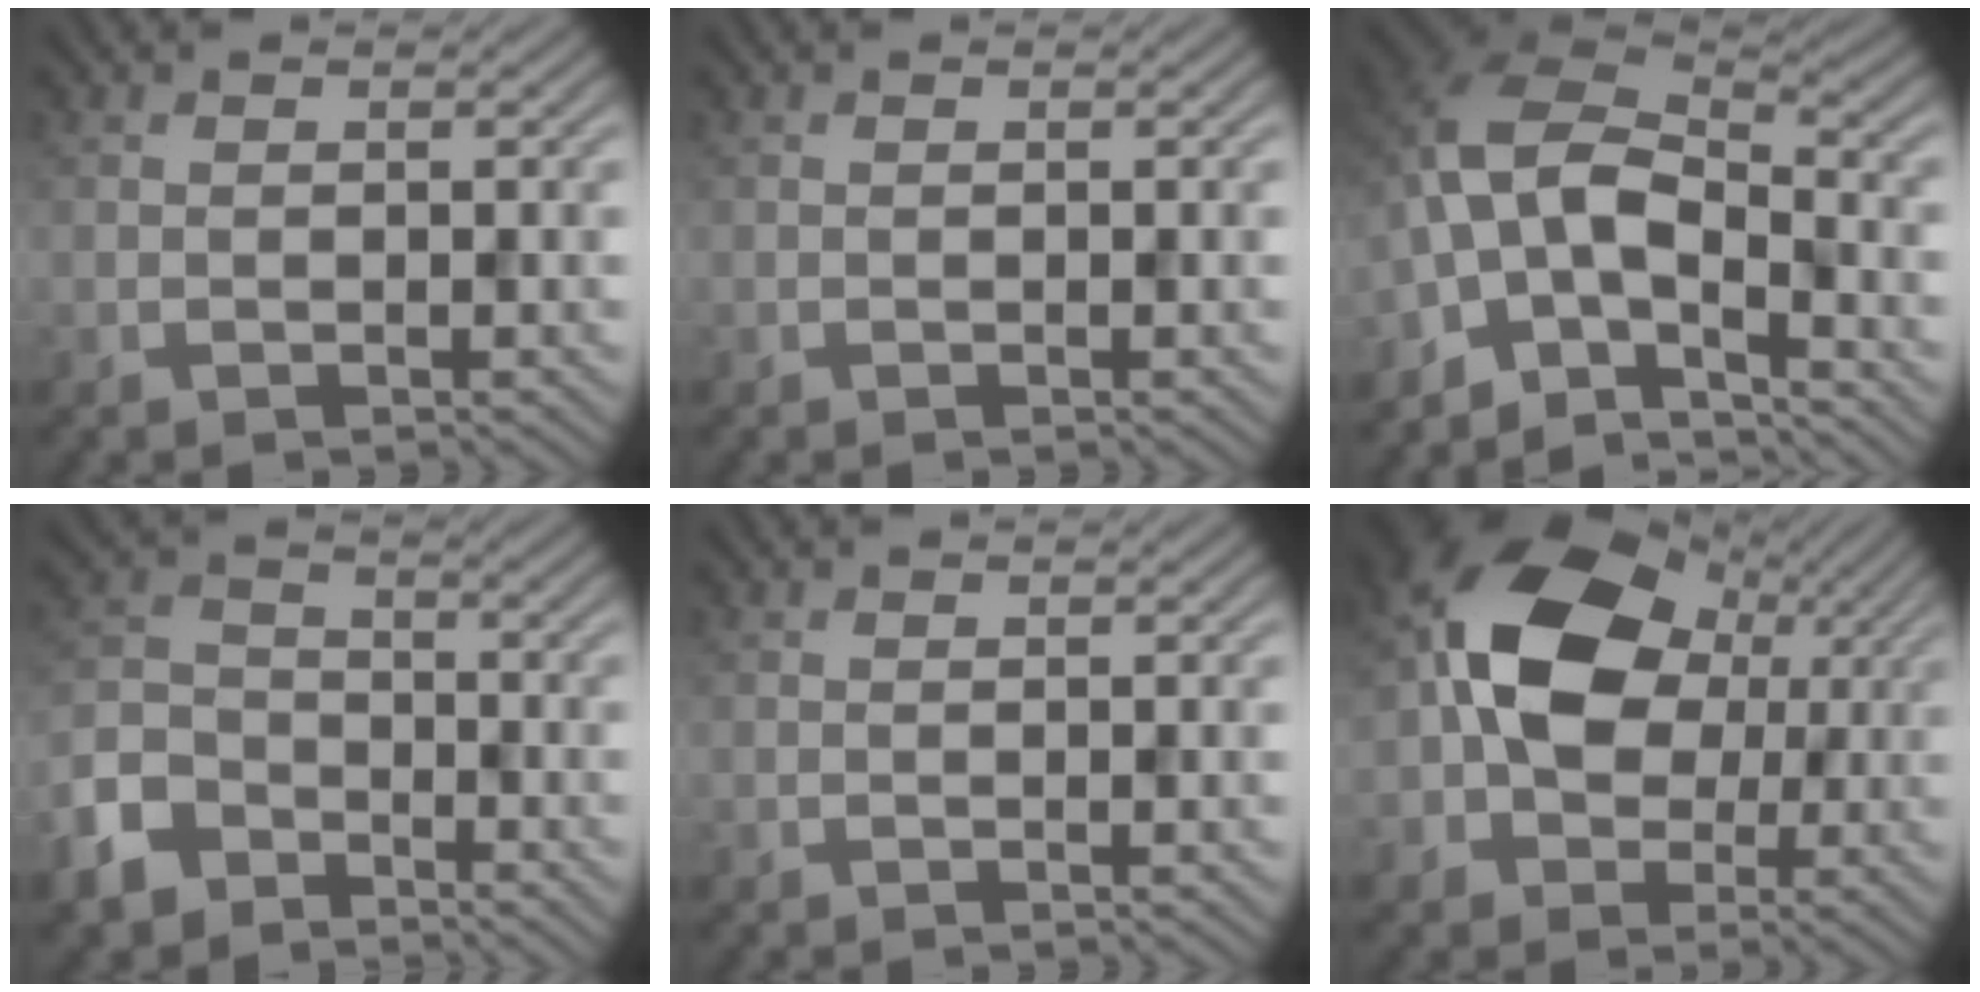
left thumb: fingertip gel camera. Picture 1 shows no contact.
{"total": 0.0}
{"total": 10.0, "force": [-5.7, 4.5, 6.9], "torque": [-0.140, -0.005, -0.128]}
{"total": 8.0, "force": [-5.5, 4.9, 3.2], "torque": [-0.093, -0.011, -0.131]}
{"total": 0.0}
{"total": 13.5, "force": [0.8, 10.2, 8.7], "torque": [-0.173, 0.007, 0.003]}